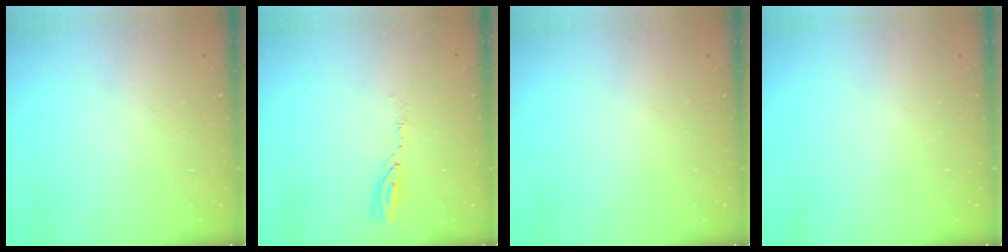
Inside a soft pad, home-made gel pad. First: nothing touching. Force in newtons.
{"total": 4.0, "press": 4.0, "slide": 0.4}
{"total": 0.0}
{"total": 0.0}